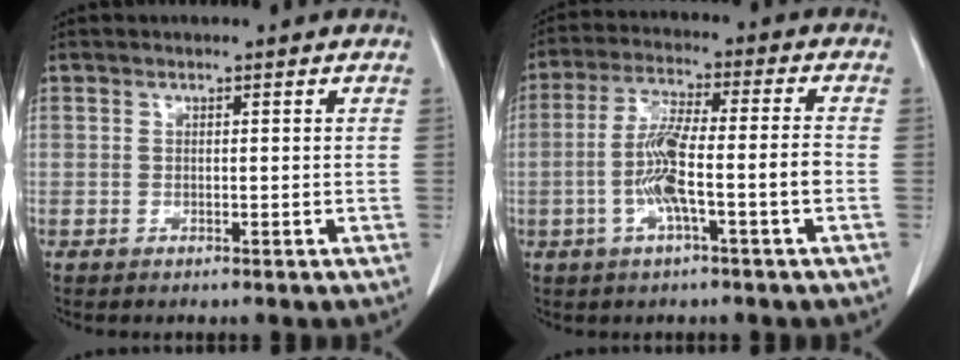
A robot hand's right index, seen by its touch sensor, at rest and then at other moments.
{"total": 9.2, "force": [-2.5, 0.4, 8.8], "torque": [-0.176, 0.014, -0.046]}